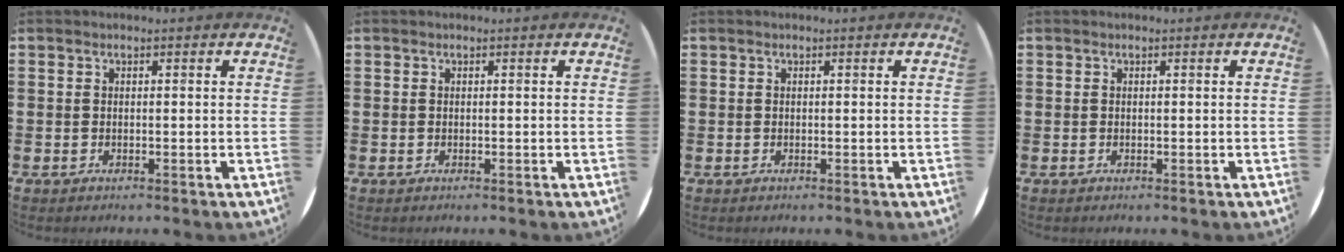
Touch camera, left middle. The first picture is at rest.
{"total": 0.0}
{"total": 0.0}
{"total": 0.0}